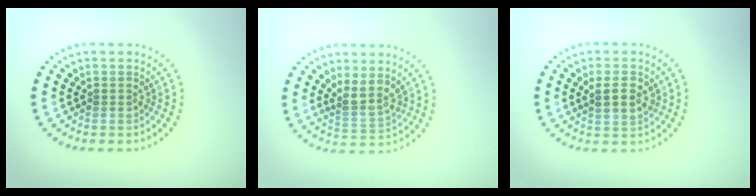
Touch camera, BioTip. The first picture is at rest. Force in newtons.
{"total": 2.7, "press": 2.1, "slide": 1.7}
{"total": 2.8, "press": 2.7, "slide": 0.7}